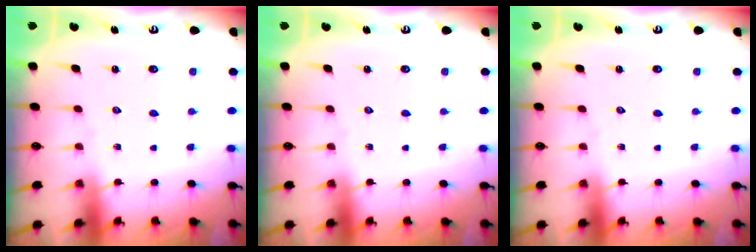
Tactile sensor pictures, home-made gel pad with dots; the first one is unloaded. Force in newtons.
{"total": 0.0}
{"total": 0.0}